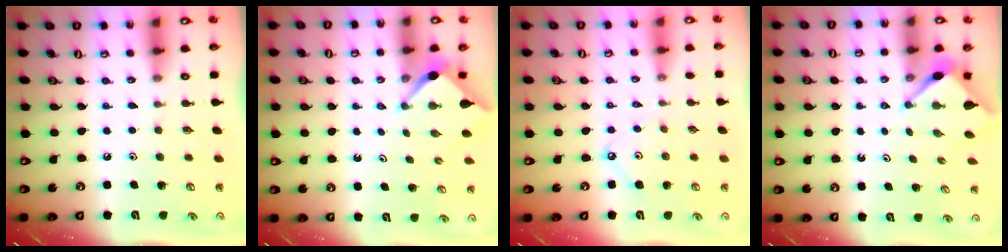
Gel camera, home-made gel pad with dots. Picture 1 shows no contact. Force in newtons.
{"total": 2.6, "press": 2.6, "slide": 0.3}
{"total": 3.4, "press": 3.4, "slide": 0.3}
{"total": 2.8, "press": 2.8, "slide": 0.3}